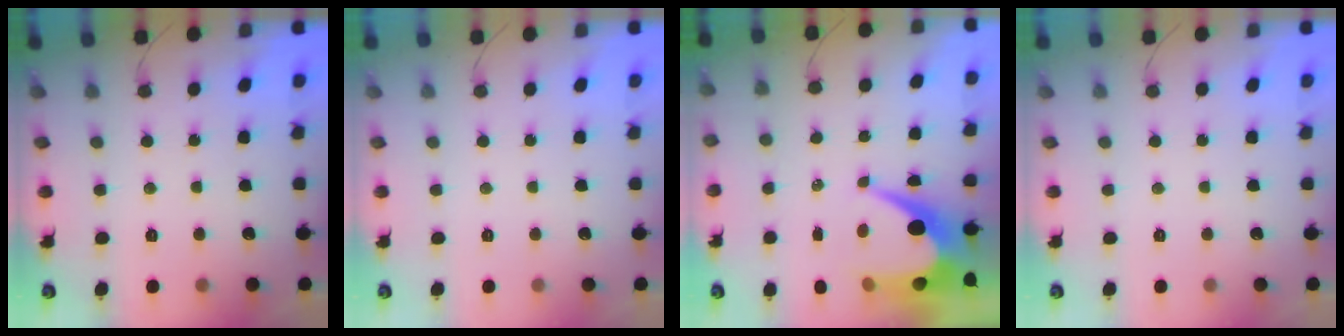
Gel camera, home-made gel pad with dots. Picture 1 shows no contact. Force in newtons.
{"total": 0.0}
{"total": 10.6, "press": 10.5, "slide": 0.9}
{"total": 0.0}